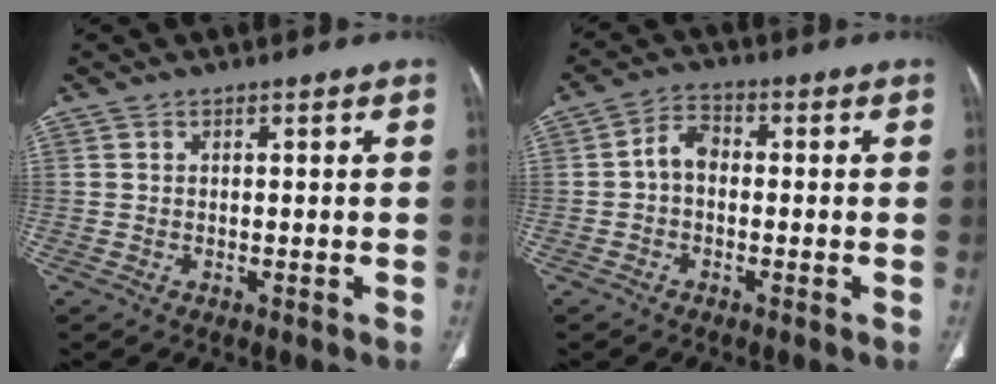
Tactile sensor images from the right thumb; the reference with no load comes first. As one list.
[{"total": 4.5, "force": [-0.5, 3.2, 3.2], "torque": [-0.047, 0.017, -0.020]}]